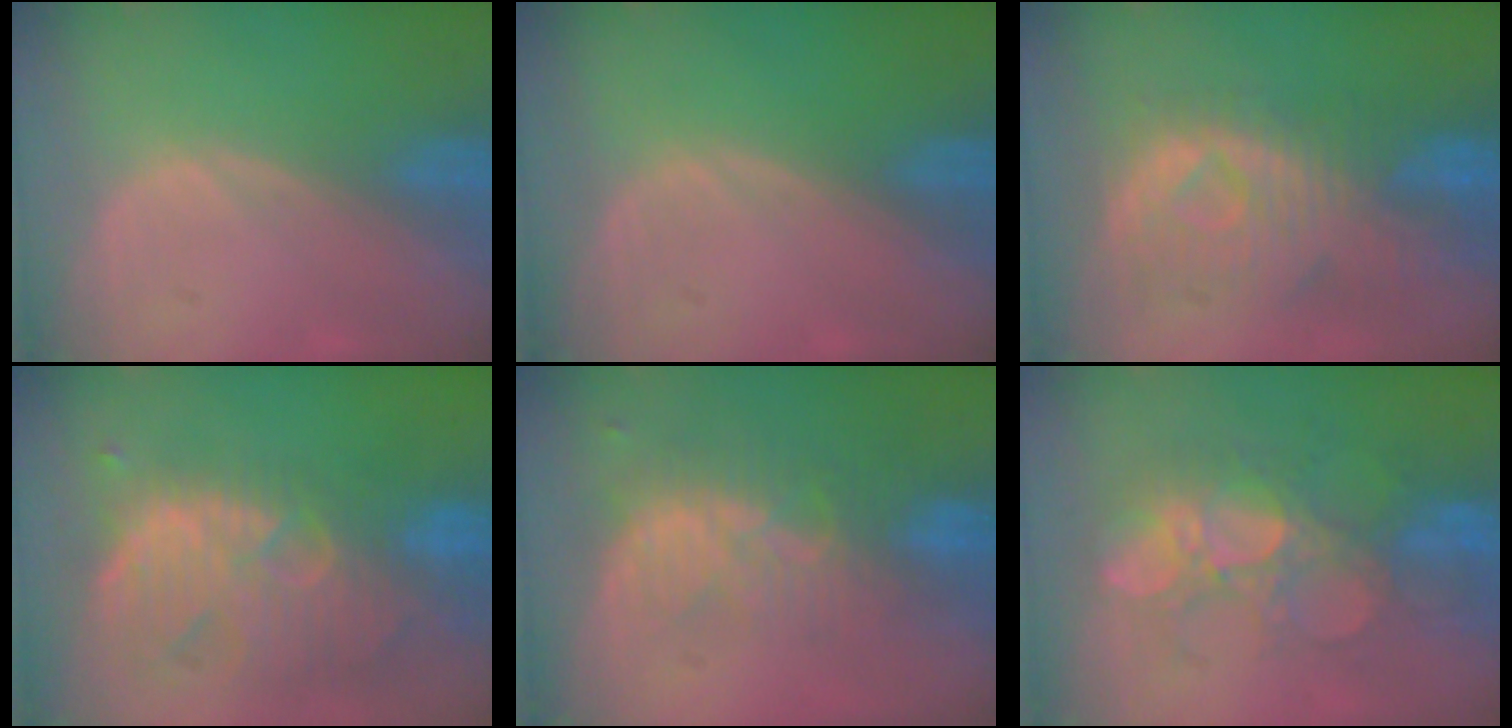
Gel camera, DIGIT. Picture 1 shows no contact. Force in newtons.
{"total": 0.0}
{"total": 10.2, "press": 9.3, "slide": 4.2}
{"total": 13.4, "press": 11.5, "slide": 6.9}
{"total": 8.1, "press": 7.5, "slide": 3.1}
{"total": 9.5, "press": 9.0, "slide": 3.1}